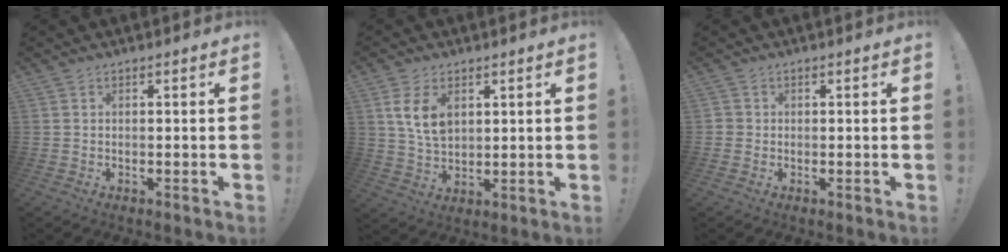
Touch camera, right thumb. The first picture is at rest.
{"total": 8.8, "force": [3.5, 5.5, 5.9], "torque": [-0.117, -0.006, 0.066]}
{"total": 1.4, "force": [-0.4, 1.3, 0.5], "torque": [-0.015, 0.007, -0.006]}